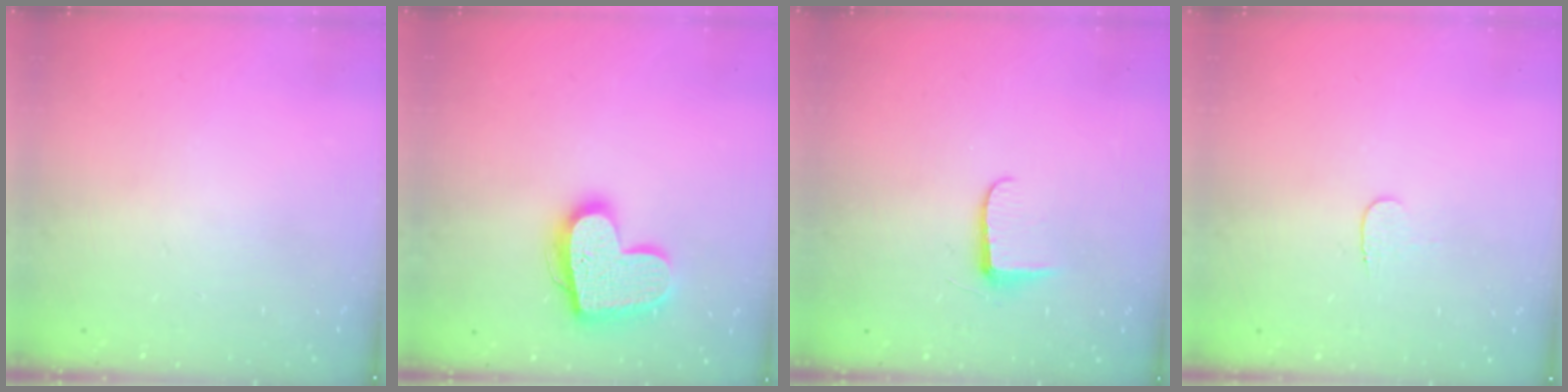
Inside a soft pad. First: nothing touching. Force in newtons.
{"total": 17.4, "press": 17.3, "slide": 1.4}
{"total": 5.6, "press": 5.6, "slide": 0.7}
{"total": 3.8, "press": 3.7, "slide": 0.4}